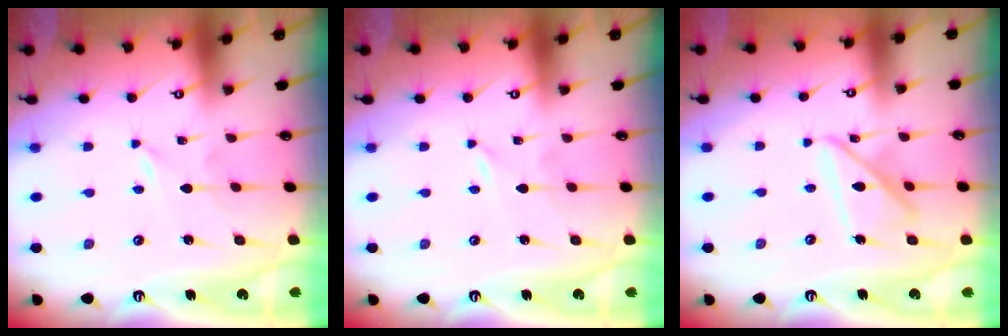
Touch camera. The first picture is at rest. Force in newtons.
{"total": 0.0}
{"total": 10.4, "press": 10.4, "slide": 0.9}